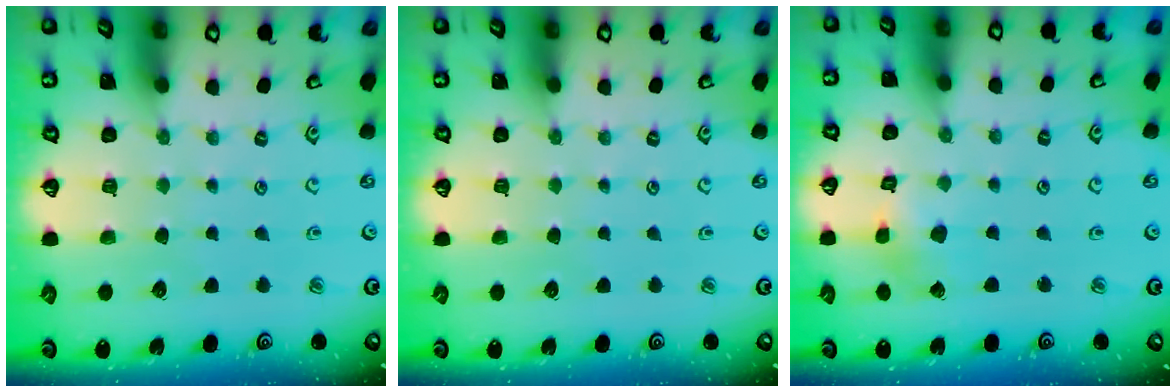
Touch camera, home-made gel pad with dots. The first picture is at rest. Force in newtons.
{"total": 0.0}
{"total": 3.3, "press": 3.3, "slide": 0.2}